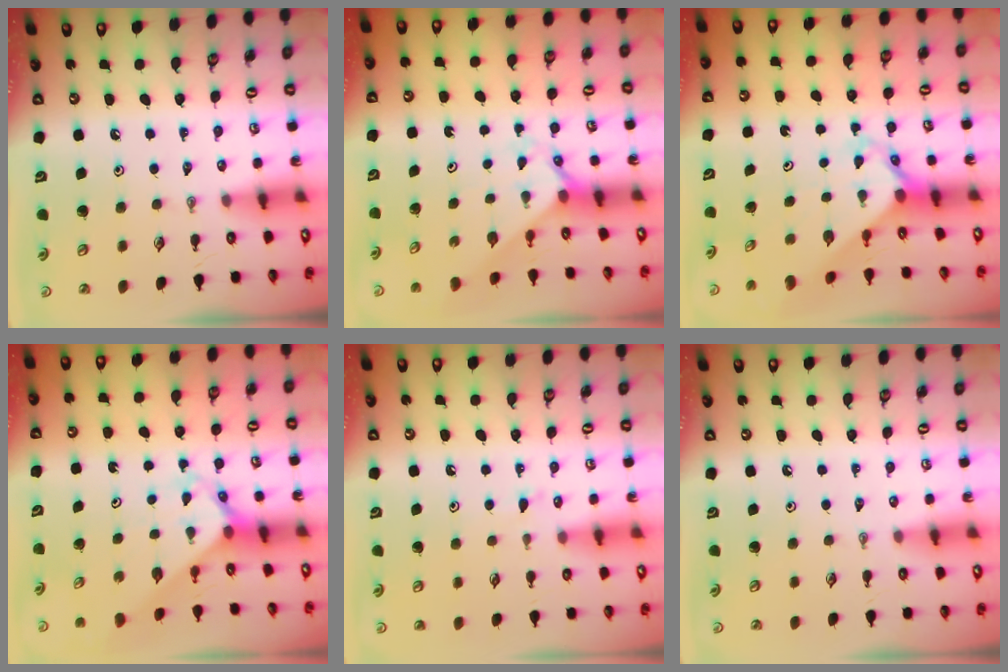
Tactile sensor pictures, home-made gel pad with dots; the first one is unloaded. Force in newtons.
{"total": 2.1, "press": 2.1, "slide": 0.2}
{"total": 2.6, "press": 2.6, "slide": 0.1}
{"total": 2.6, "press": 2.6, "slide": 0.2}
{"total": 6.0, "press": 6.0, "slide": 0.5}
{"total": 0.0}